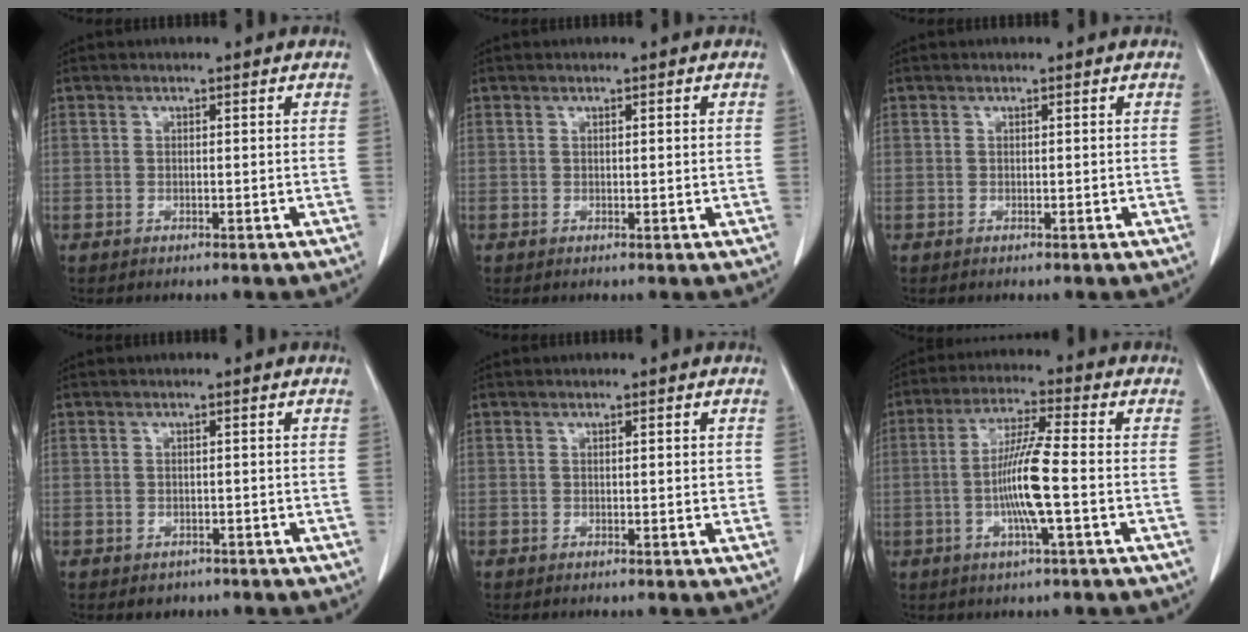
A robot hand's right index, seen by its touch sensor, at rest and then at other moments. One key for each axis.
{"total": 0.8, "fx": 0.2, "fy": 0.1, "fz": 0.8, "tx": -0.014, "ty": 0.000, "tz": 0.003}
{"total": 0.0}
{"total": 1.6, "fx": -0.9, "fy": 1.2, "fz": 0.3, "tx": -0.005, "ty": 0.002, "tz": -0.007}
{"total": 1.5, "fx": 0.3, "fy": 0.4, "fz": 1.4, "tx": -0.021, "ty": 0.000, "tz": 0.005}
{"total": 9.4, "fx": -1.7, "fy": -0.1, "fz": 9.3, "tx": -0.180, "ty": -0.004, "tz": -0.037}